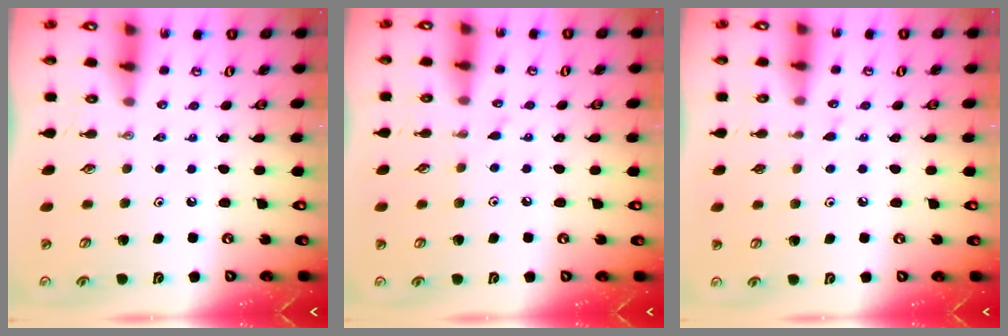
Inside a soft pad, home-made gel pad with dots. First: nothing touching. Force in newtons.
{"total": 4.4, "press": 4.4, "slide": 0.4}
{"total": 4.9, "press": 4.8, "slide": 0.5}